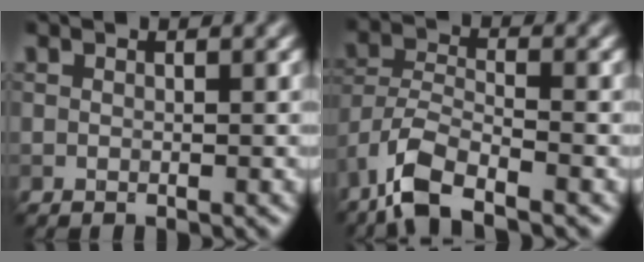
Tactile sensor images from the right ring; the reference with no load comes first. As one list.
[{"total": 5.7, "force": [-4.1, 1.8, 3.5], "torque": [-0.067, -0.001, -0.087]}]